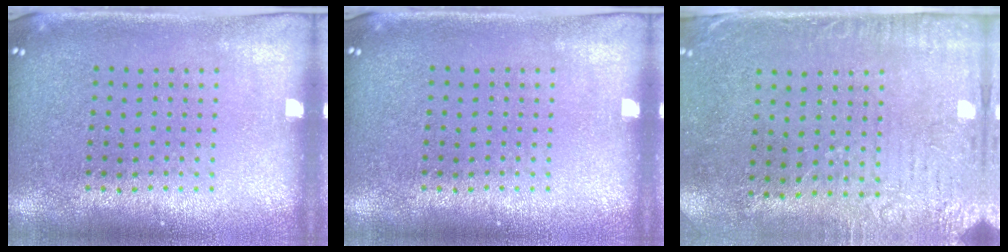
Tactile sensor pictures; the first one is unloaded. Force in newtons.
{"total": 0.0}
{"total": 3.2, "press": 2.5, "slide": 2.0}